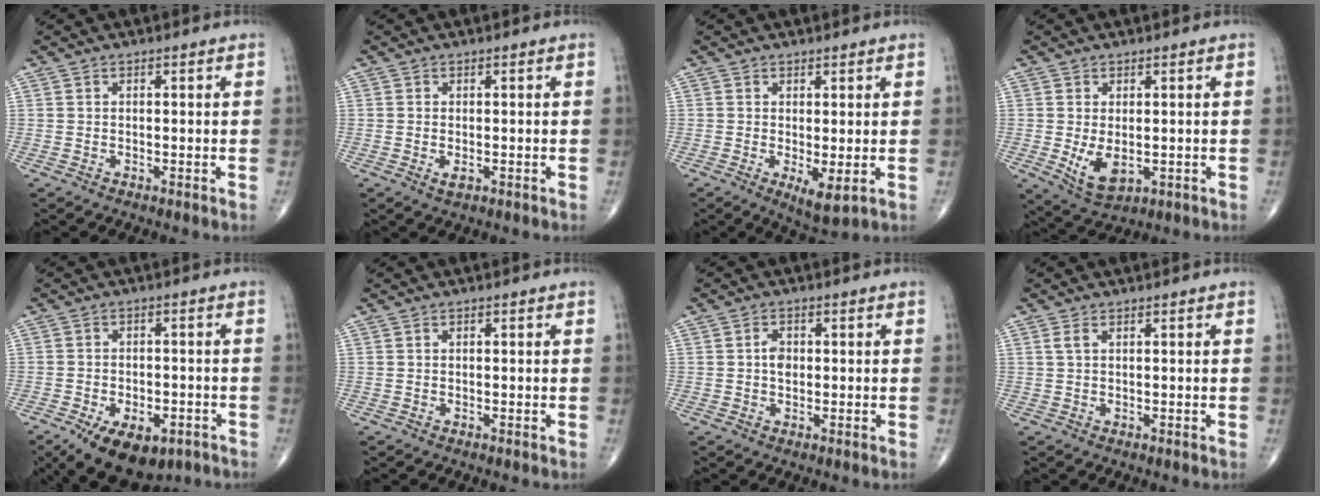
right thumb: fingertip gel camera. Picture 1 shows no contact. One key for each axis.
{"total": 1.5, "fx": -0.4, "fy": 0.7, "fz": 1.3, "tx": -0.025, "ty": -0.004, "tz": -0.006}
{"total": 4.5, "fx": -0.7, "fy": 1.3, "fz": 4.3, "tx": -0.070, "ty": -0.018, "tz": -0.006}
{"total": 6.0, "fx": -0.7, "fy": 3.3, "fz": 5.0, "tx": -0.085, "ty": -0.015, "tz": 0.003}
{"total": 12.9, "fx": -7.6, "fy": 7.0, "fz": 7.8, "tx": -0.121, "ty": 0.019, "tz": -0.106}
{"total": 0.0}
{"total": 2.6, "fx": 0.2, "fy": 1.8, "fz": 1.8, "tx": -0.025, "ty": 0.002, "tz": 0.000}
{"total": 1.4, "fx": 0.6, "fy": 0.6, "fz": 1.1, "tx": -0.030, "ty": 0.008, "tz": 0.015}